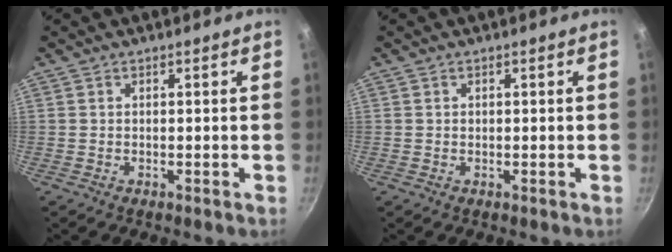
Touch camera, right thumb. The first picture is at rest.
{"total": 0.0}